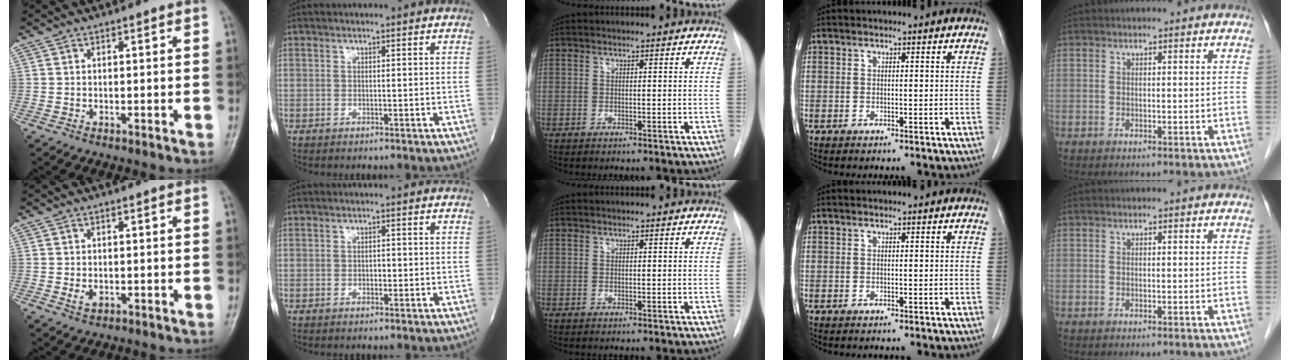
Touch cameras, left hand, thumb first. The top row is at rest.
{"thumb": {"total": 2.1, "force": [-0.1, 1.4, 1.6], "torque": [-0.023, -0.004, 0.002]}, "index": {"total": 1.0, "force": [-0.2, 0.6, 0.8], "torque": [-0.011, 0.002, -0.003]}}